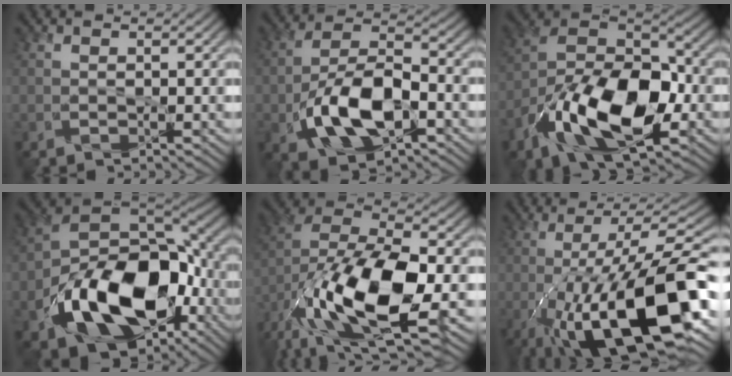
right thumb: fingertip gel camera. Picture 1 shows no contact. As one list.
[{"total": 11.4, "force": [-4.0, 5.7, 9.0], "torque": [-0.180, 0.001, -0.083]}, {"total": 16.3, "force": [-7.3, 8.6, 11.8], "torque": [-0.221, -0.019, -0.144]}, {"total": 17.3, "force": [-6.3, 10.9, 11.9], "torque": [-0.224, -0.037, -0.110]}, {"total": 19.1, "force": [-7.5, 9.2, 15.0], "torque": [-0.324, -0.034, -0.117]}, {"total": 19.9, "force": [-8.4, 6.3, 17.0], "torque": [-0.276, -0.005, -0.146]}]